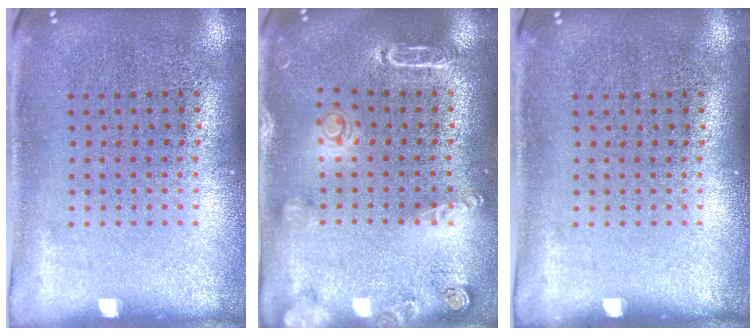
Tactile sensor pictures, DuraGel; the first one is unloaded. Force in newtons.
{"total": 1.8, "press": 1.8, "slide": 0.3}
{"total": 0.0}